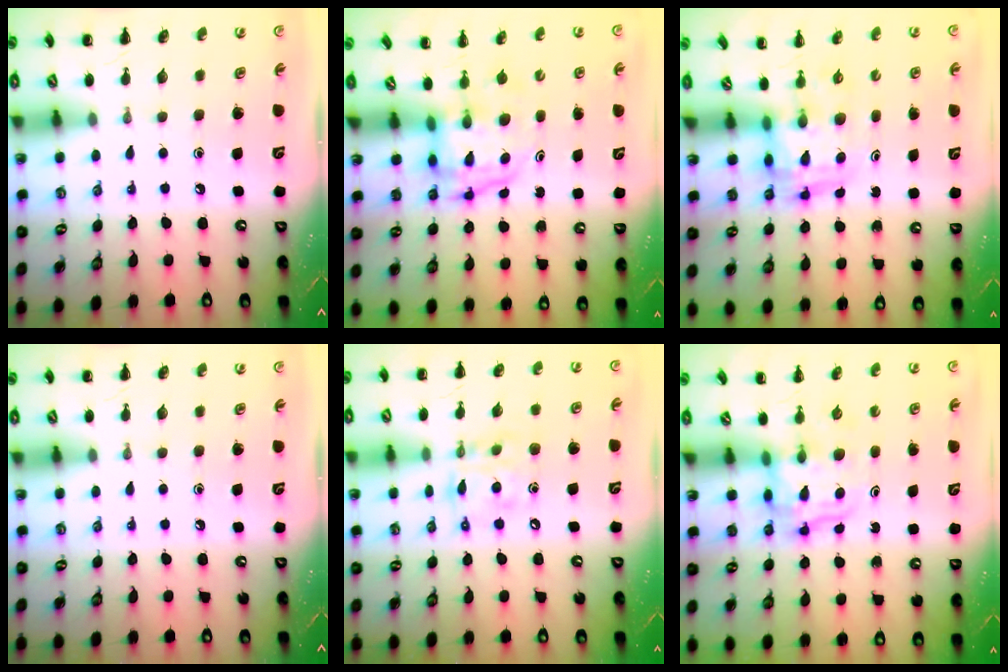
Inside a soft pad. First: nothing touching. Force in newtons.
{"total": 3.8, "press": 3.8, "slide": 0.6}
{"total": 3.6, "press": 3.5, "slide": 0.6}
{"total": 0.0}
{"total": 13.0, "press": 12.7, "slide": 3.2}
{"total": 3.5, "press": 3.5, "slide": 0.2}